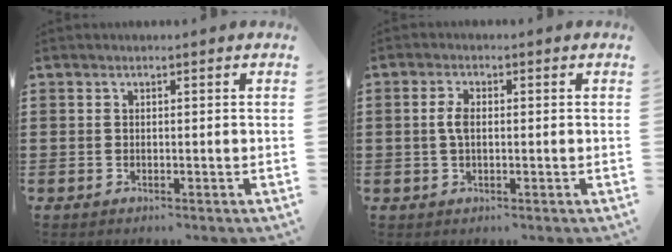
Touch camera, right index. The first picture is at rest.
{"total": 3.1, "force": [0.2, 1.4, 2.8], "torque": [-0.064, 0.002, -0.001]}